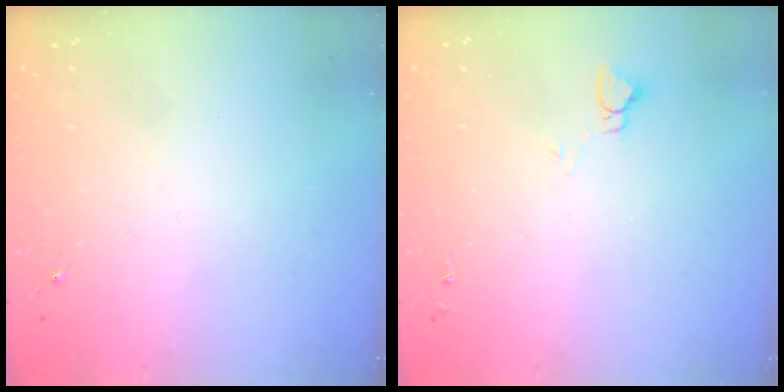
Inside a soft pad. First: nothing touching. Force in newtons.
{"total": 4.0, "press": 4.0, "slide": 0.4}